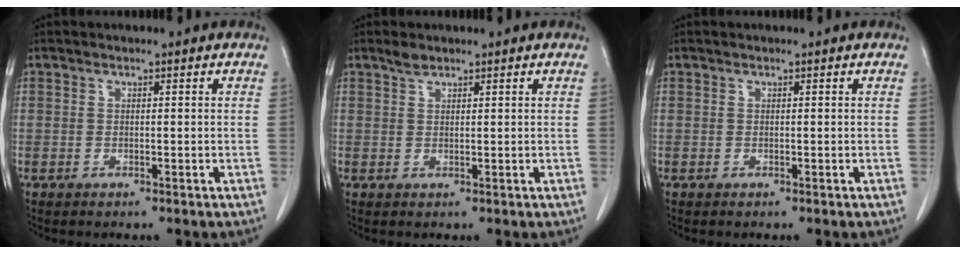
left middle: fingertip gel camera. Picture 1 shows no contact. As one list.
[{"total": 1.3, "force": [1.2, 0.4, 0.5], "torque": [-0.011, 0.001, 0.024]}, {"total": 0.0}]